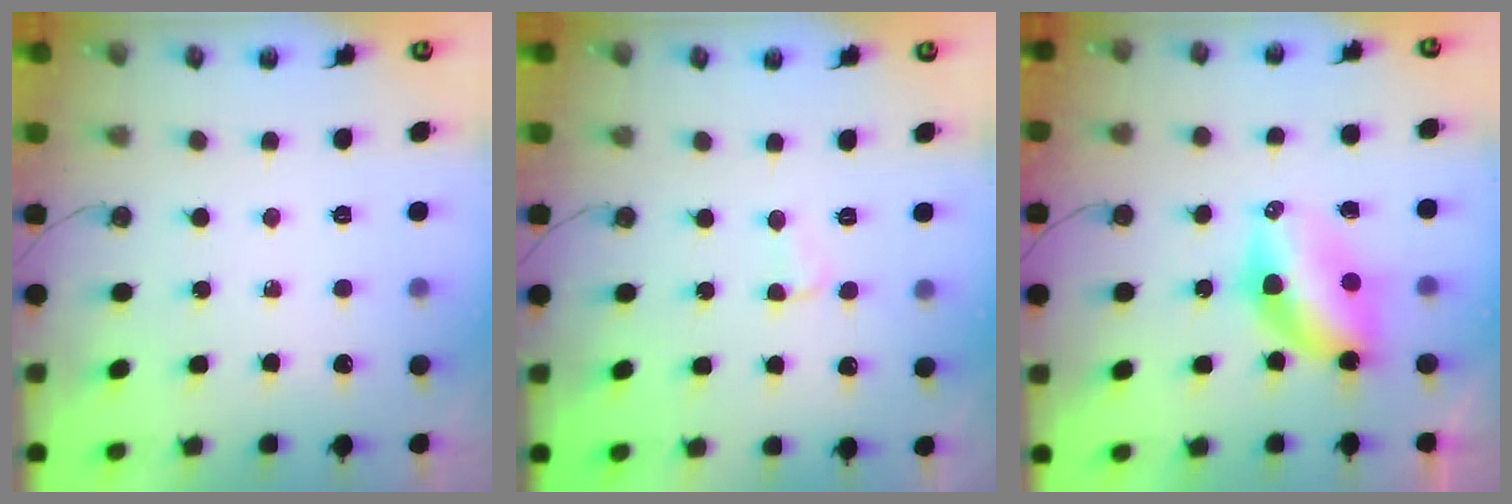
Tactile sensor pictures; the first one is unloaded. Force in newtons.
{"total": 2.8, "press": 2.7, "slide": 0.5}
{"total": 7.0, "press": 7.0, "slide": 0.5}